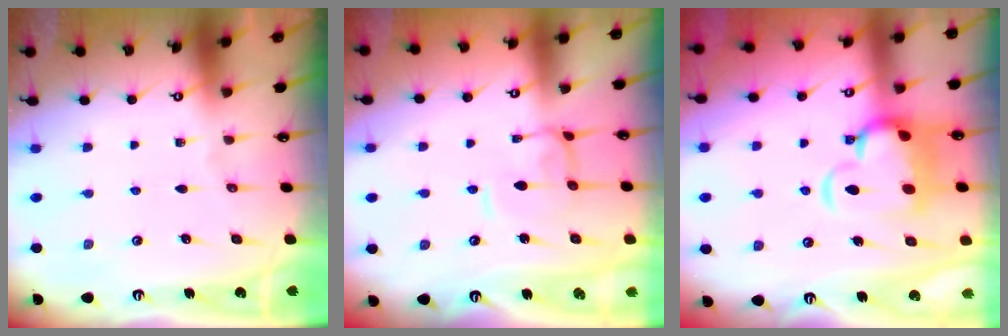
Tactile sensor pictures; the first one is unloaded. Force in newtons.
{"total": 2.2, "press": 2.1, "slide": 0.6}
{"total": 7.3, "press": 7.0, "slide": 1.7}